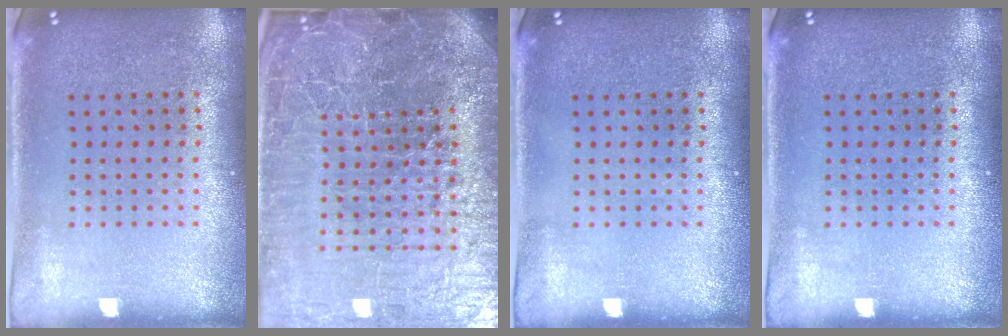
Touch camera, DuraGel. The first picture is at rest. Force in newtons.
{"total": 7.7, "press": 6.7, "slide": 3.9}
{"total": 0.0}
{"total": 0.0}